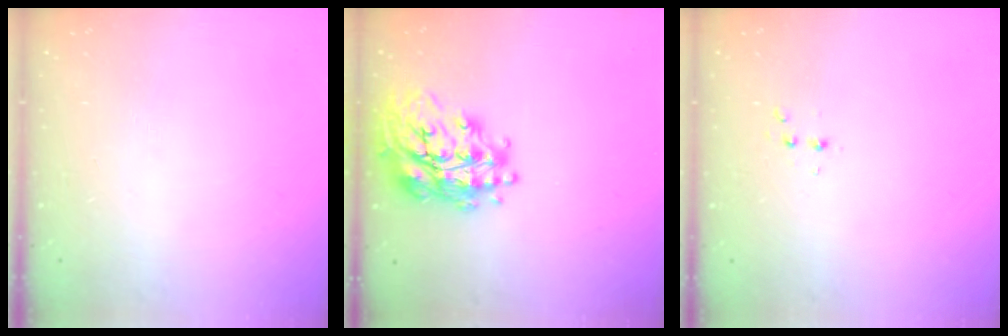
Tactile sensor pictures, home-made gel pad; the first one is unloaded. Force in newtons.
{"total": 21.0, "press": 20.9, "slide": 1.5}
{"total": 2.6, "press": 2.5, "slide": 0.8}